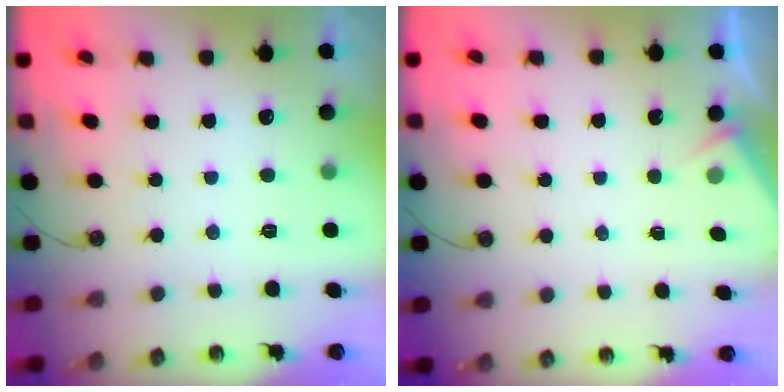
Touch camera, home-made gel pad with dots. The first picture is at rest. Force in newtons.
{"total": 2.9, "press": 2.9, "slide": 0.4}